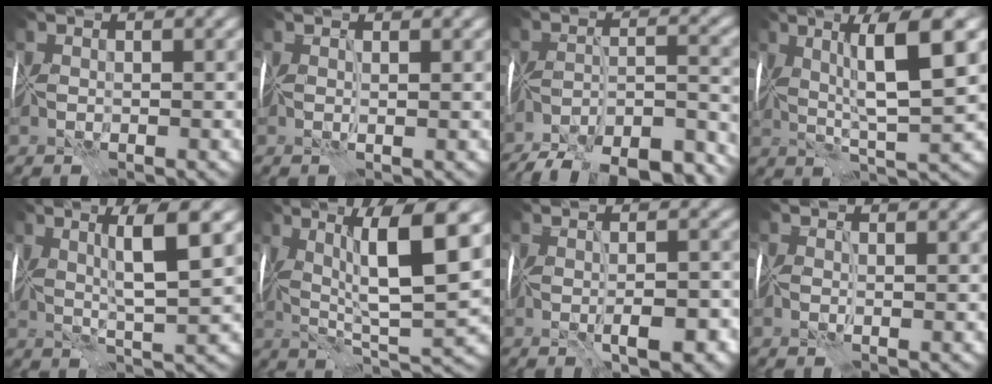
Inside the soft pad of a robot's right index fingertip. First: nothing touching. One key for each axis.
{"total": 1.0, "fx": 0.4, "fy": 0.0, "fz": 1.0, "tx": -0.013, "ty": -0.001, "tz": 0.003}
{"total": 17.3, "fx": -15.5, "fy": 4.4, "fz": 6.2, "tx": -0.080, "ty": -0.011, "tz": -0.201}
{"total": 7.2, "fx": 2.0, "fy": 1.3, "fz": 6.8, "tx": -0.111, "ty": 0.003, "tz": 0.035}
{"total": 5.4, "fx": 1.9, "fy": 0.8, "fz": 5.0, "tx": -0.084, "ty": 0.001, "tz": 0.032}
{"total": 10.5, "fx": 2.7, "fy": 2.6, "fz": 9.9, "tx": -0.165, "ty": 0.006, "tz": 0.050}
{"total": 5.0, "fx": -1.4, "fy": 1.3, "fz": 4.7, "tx": -0.065, "ty": -0.008, "tz": -0.016}
{"total": 0.9, "fx": -0.1, "fy": 0.3, "fz": 0.9, "tx": -0.015, "ty": -0.002, "tz": -0.004}